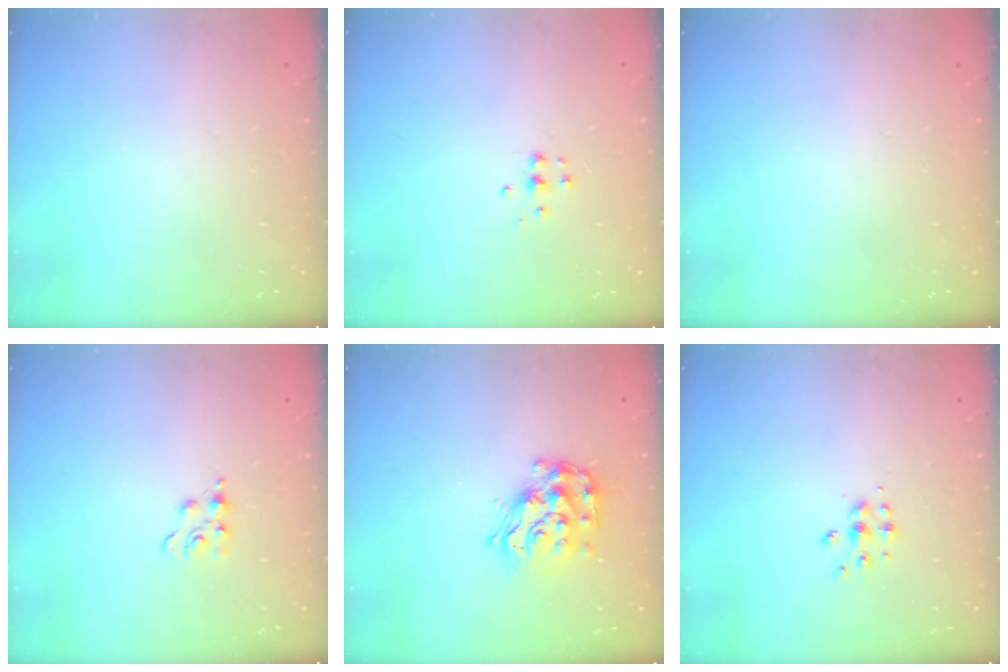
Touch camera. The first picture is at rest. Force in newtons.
{"total": 4.8, "press": 4.7, "slide": 0.4}
{"total": 0.0}
{"total": 4.8, "press": 4.8, "slide": 0.5}
{"total": 14.1, "press": 14.1, "slide": 1.1}
{"total": 6.3, "press": 6.3, "slide": 0.5}